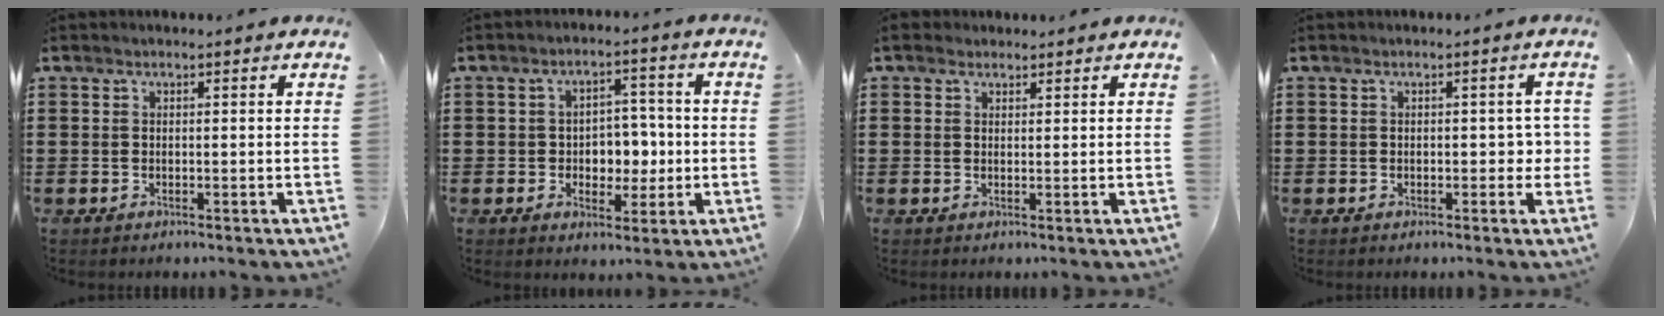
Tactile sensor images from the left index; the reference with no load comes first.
{"total": 5.3, "force": [-0.5, 4.5, 2.8], "torque": [-0.052, 0.006, -0.016]}
{"total": 1.6, "force": [1.4, 0.8, 0.2], "torque": [-0.008, 0.007, 0.027]}
{"total": 3.3, "force": [0.0, 1.7, 2.8], "torque": [-0.045, 0.005, -0.003]}